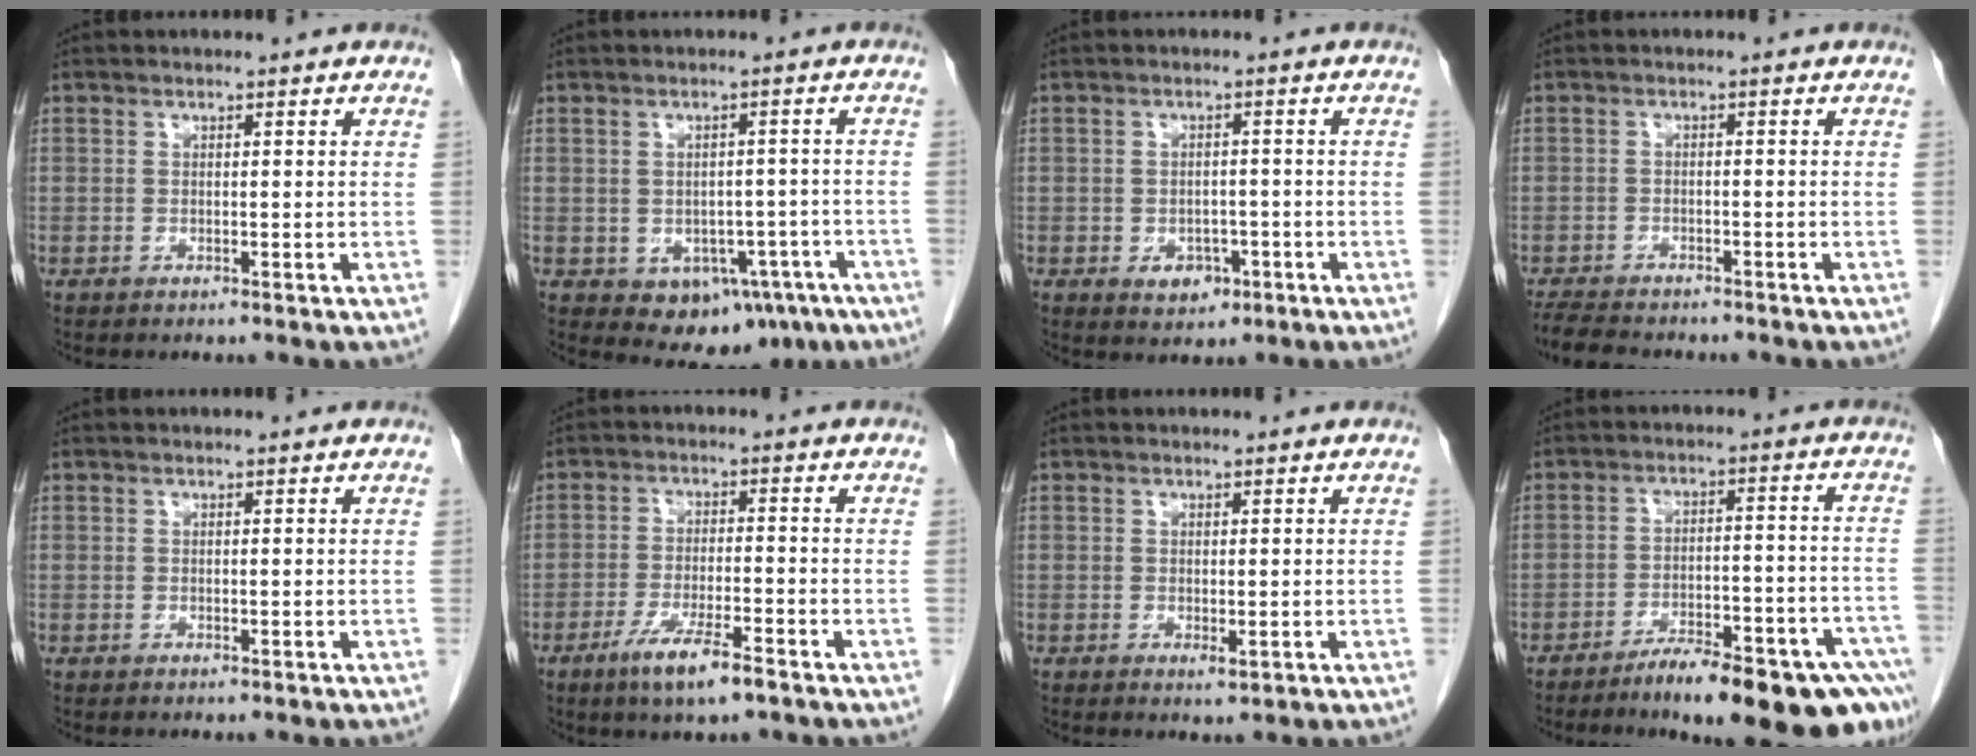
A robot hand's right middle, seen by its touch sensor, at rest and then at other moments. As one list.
[{"total": 10.1, "force": [-5.2, 6.5, 5.7], "torque": [-0.049, 0.010, -0.061]}, {"total": 3.5, "force": [-1.5, 2.5, 1.9], "torque": [-0.023, 0.002, -0.010]}, {"total": 6.4, "force": [-5.8, 1.6, 2.4], "torque": [-0.042, -0.016, -0.094]}, {"total": 0.0}, {"total": 7.0, "force": [-4.4, 0.6, 5.3], "torque": [-0.105, -0.014, -0.078]}, {"total": 1.1, "force": [-0.2, 0.3, 1.0], "torque": [-0.017, -0.006, 0.000]}, {"total": 17.8, "force": [-12.8, 3.1, 12.1], "torque": [-0.100, 0.020, -0.178]}]